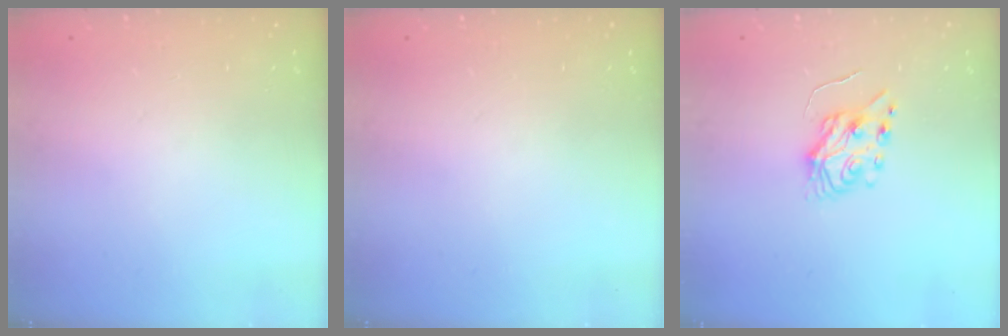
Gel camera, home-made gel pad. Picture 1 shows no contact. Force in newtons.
{"total": 0.0}
{"total": 6.0, "press": 6.0, "slide": 0.6}